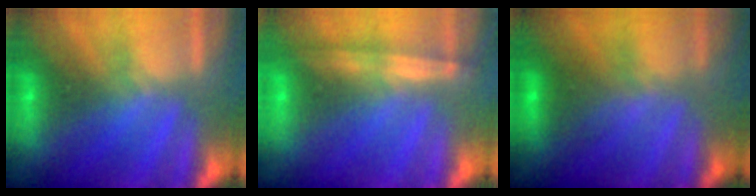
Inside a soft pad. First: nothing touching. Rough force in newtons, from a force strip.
{"total": 1.2}
{"total": 2.2}